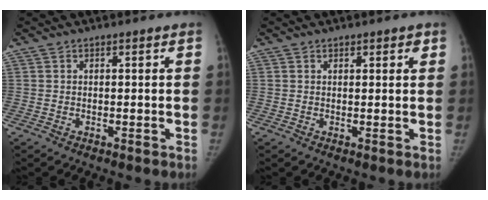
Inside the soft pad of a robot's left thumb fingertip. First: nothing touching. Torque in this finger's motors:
{"motor_torque": [-0.23, -0.04, -0.14, 0.05, -0.06]}